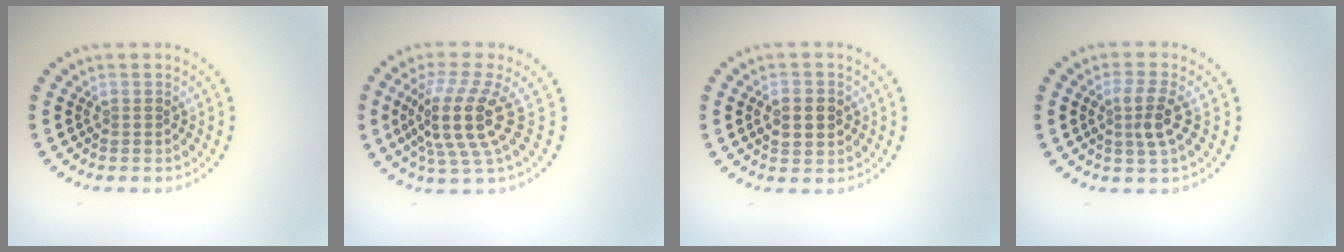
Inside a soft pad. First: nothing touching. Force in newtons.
{"total": 5.1, "press": 3.7, "slide": 3.5}
{"total": 2.8, "press": 2.8, "slide": 0.2}
{"total": 2.6, "press": 2.4, "slide": 1.1}